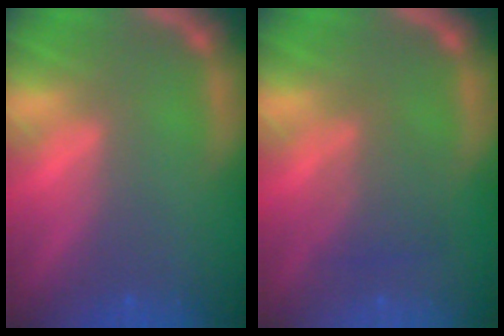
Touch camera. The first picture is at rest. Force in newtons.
{"total": 3.0}